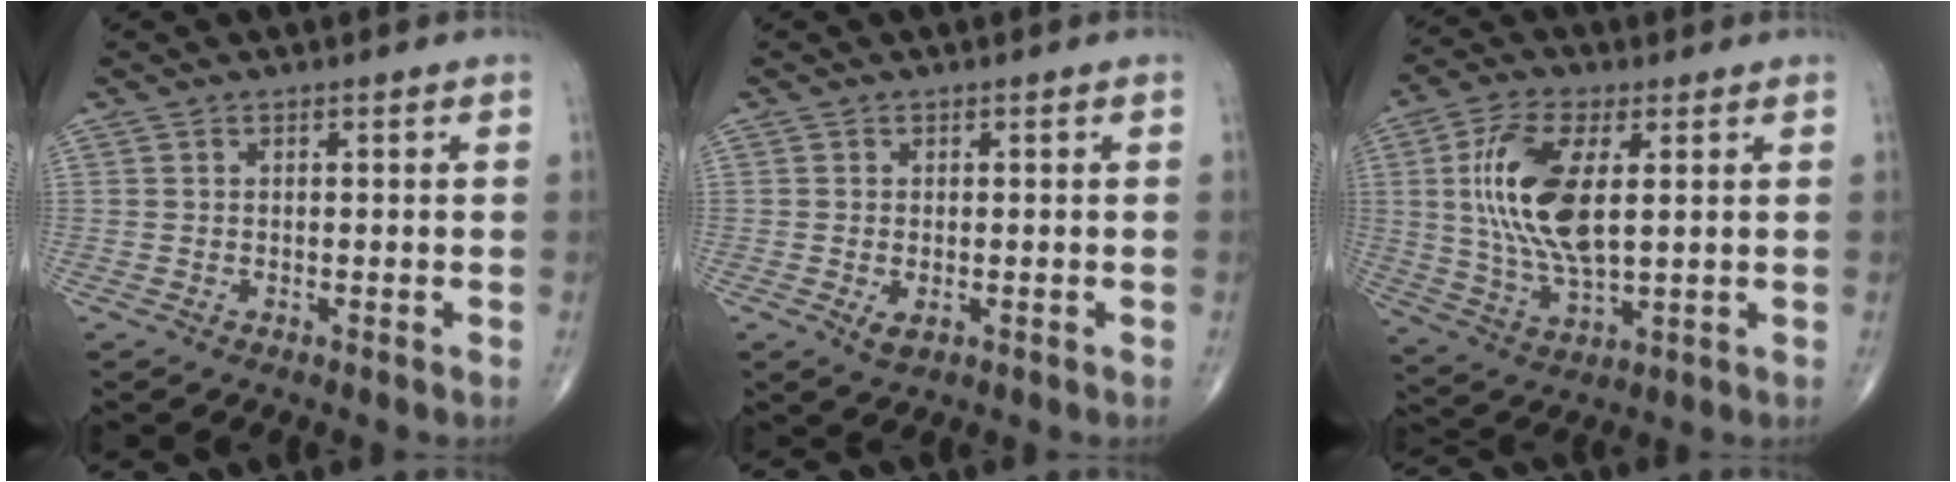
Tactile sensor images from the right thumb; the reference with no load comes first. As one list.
[{"total": 2.0, "force": [-0.5, 1.1, 1.6], "torque": [-0.028, -0.004, -0.005]}, {"total": 15.6, "force": [2.8, 6.9, 13.7], "torque": [-0.277, -0.010, 0.059]}]